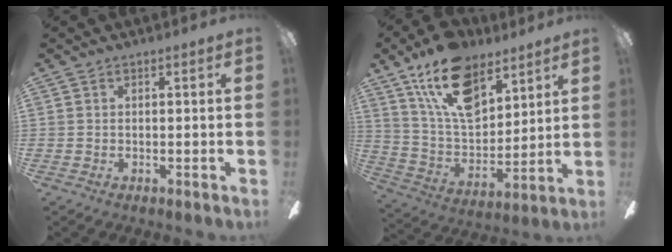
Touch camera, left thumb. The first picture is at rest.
{"total": 18.5, "force": [11.3, 10.2, 10.5], "torque": [-0.190, -0.045, 0.207]}